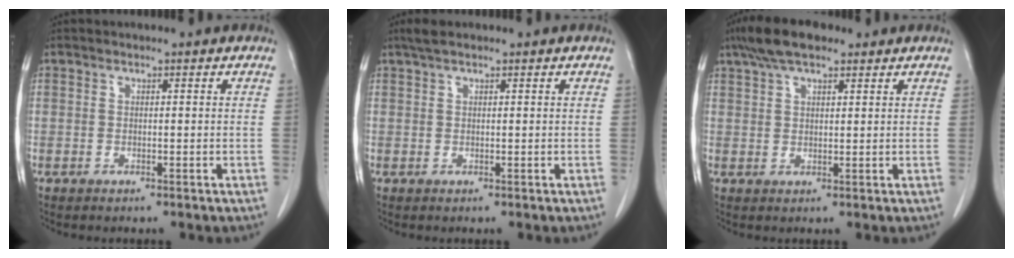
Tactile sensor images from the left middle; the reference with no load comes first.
{"total": 2.2, "force": [1.7, 0.4, 1.3], "torque": [-0.030, 0.017, 0.032]}
{"total": 7.2, "force": [5.2, 2.3, 4.5], "torque": [-0.090, 0.022, 0.093]}